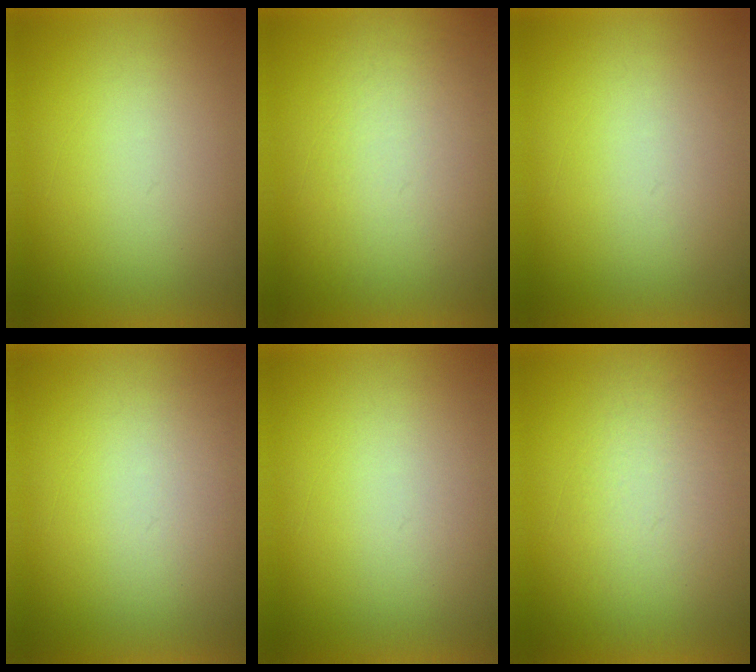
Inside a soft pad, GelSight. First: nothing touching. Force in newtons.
{"total": 3.9}
{"total": 1.4}
{"total": 2.0}
{"total": 1.2}
{"total": 5.5}